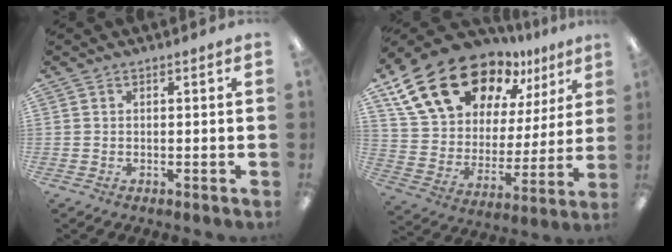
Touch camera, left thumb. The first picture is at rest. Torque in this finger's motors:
{"motor_torque": [2.23, 2.78, 1.55, -1.22, 0.17]}